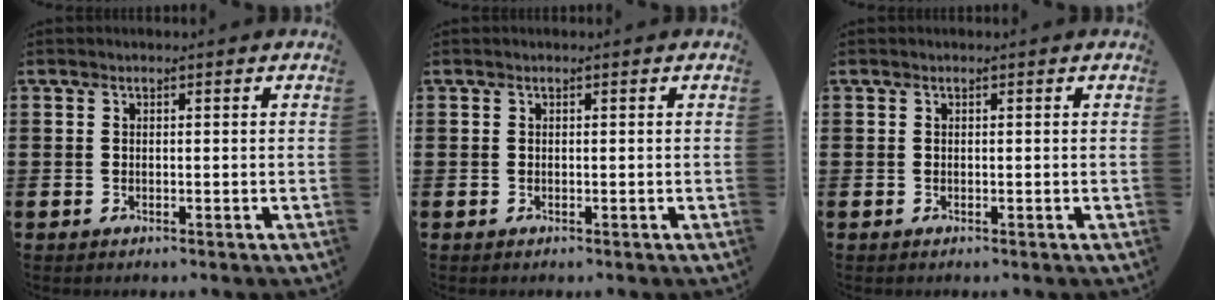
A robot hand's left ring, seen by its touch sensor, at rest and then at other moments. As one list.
[{"total": 0.0}, {"total": 0.0}]